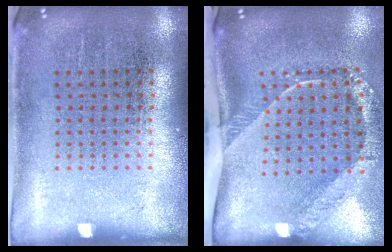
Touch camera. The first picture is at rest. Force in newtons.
{"total": 2.6, "press": 1.7, "slide": 2.0}